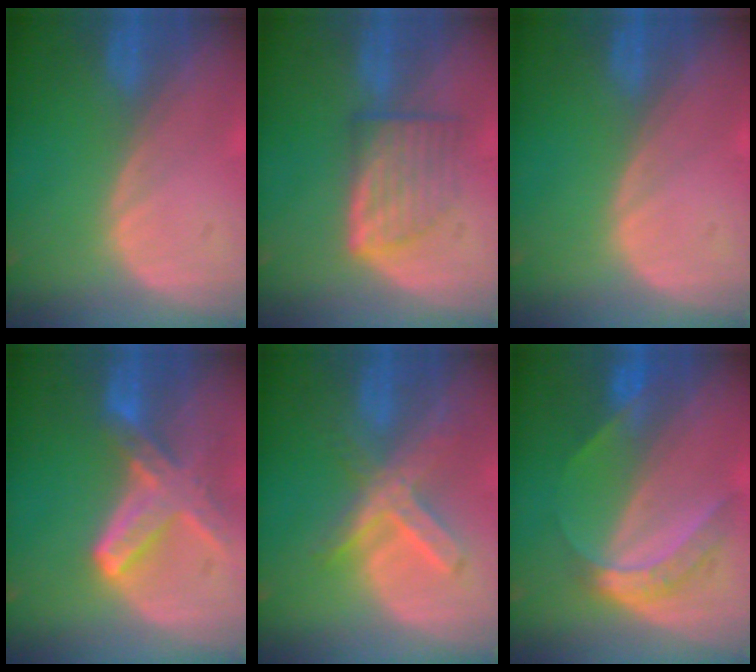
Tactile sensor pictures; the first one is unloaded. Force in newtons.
{"total": 6.4, "press": 5.9, "slide": 2.3}
{"total": 0.0}
{"total": 8.1, "press": 7.1, "slide": 3.9}
{"total": 7.5, "press": 6.4, "slide": 3.8}
{"total": 6.3, "press": 5.2, "slide": 3.4}